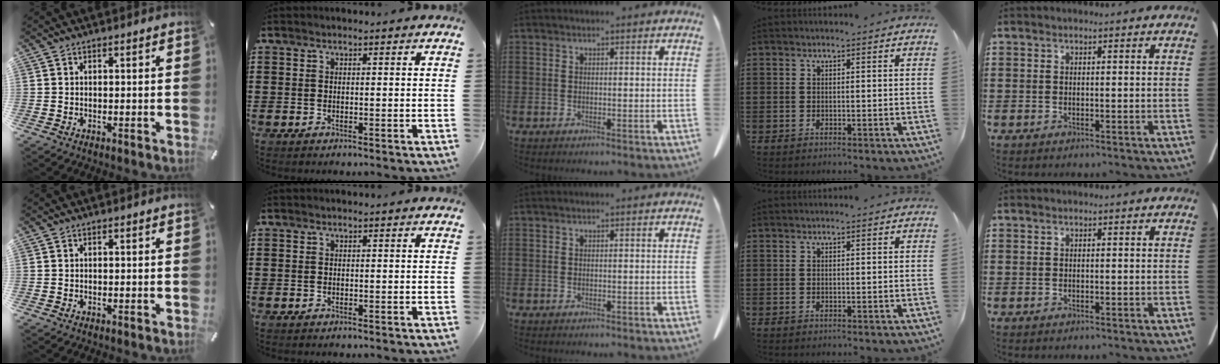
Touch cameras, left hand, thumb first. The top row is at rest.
{}